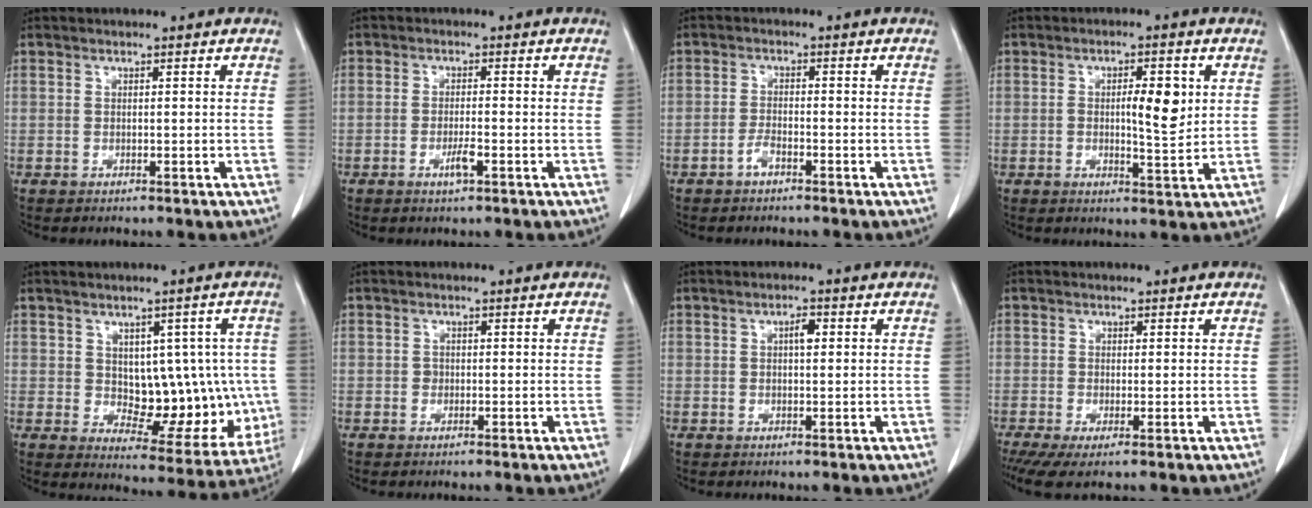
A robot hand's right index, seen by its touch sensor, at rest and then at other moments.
{"total": 2.7, "force": [-1.2, 0.5, 2.4], "torque": [-0.043, -0.001, -0.021]}
{"total": 1.9, "force": [-1.3, 0.7, 1.3], "torque": [-0.025, 0.004, -0.023]}
{"total": 5.9, "force": [0.9, 1.5, 5.6], "torque": [-0.085, -0.002, 0.013]}
{"total": 12.7, "force": [0.5, 7.2, 10.5], "torque": [-0.110, 0.013, 0.032]}
{"total": 0.7, "force": [-0.1, 0.7, 0.2], "torque": [0.000, 0.003, -0.003]}
{"total": 1.9, "force": [0.5, 0.6, 1.7], "torque": [-0.030, 0.003, 0.008]}
{"total": 3.4, "force": [-1.8, 0.6, 2.8], "torque": [-0.048, -0.013, -0.030]}